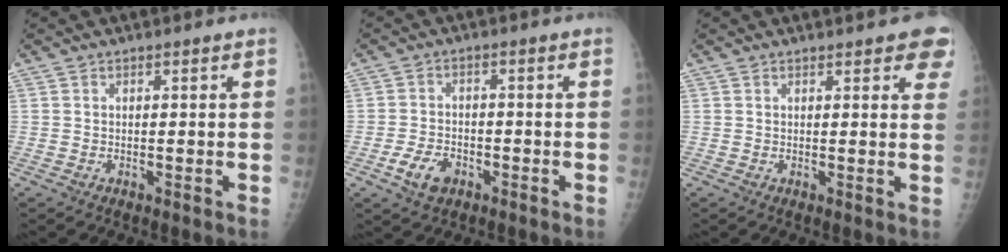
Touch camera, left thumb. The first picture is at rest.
{"total": 5.5, "force": [-2.7, 3.6, 3.2], "torque": [-0.054, 0.013, -0.046]}
{"total": 5.3, "force": [3.9, 1.9, 3.1], "torque": [-0.005, -0.008, 0.035]}